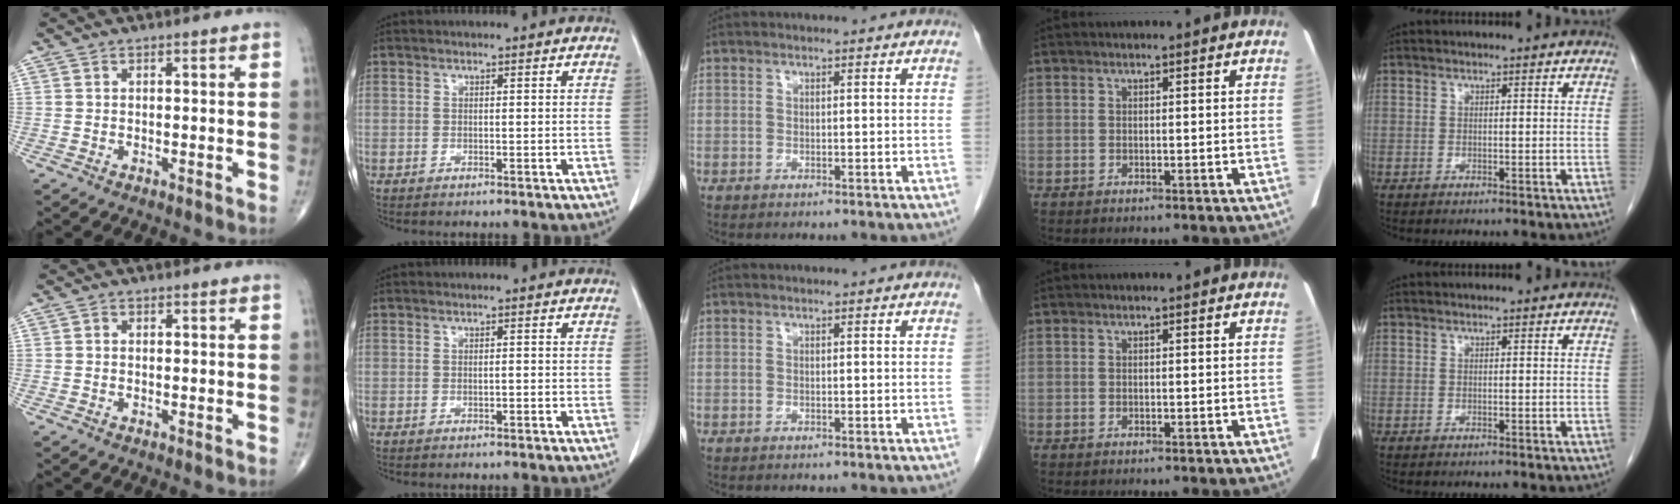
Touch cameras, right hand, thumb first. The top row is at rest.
{"thumb": {"total": 0.7, "force": [0.0, 0.5, 0.4], "torque": [-0.008, 0.004, -0.001]}, "index": {"total": 0.6, "force": [-0.2, 0.1, 0.6], "torque": [-0.009, 0.001, -0.002]}}